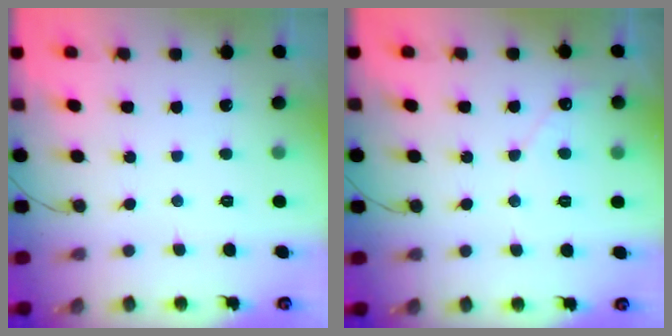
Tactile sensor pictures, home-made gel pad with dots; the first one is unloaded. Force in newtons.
{"total": 3.7, "press": 3.6, "slide": 0.4}